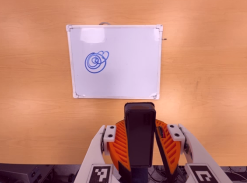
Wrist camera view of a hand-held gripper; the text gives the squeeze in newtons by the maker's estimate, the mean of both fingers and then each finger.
{"total": 7.6, "left": 6.8, "right": 8.5}